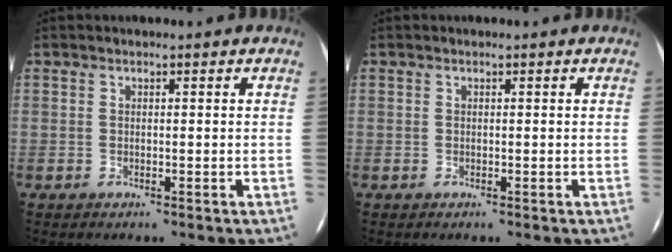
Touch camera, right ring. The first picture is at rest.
{"total": 0.0}